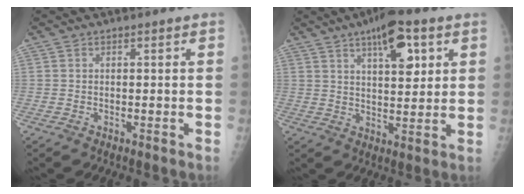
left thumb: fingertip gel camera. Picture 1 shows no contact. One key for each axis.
{"total": 10.3, "fx": 4.9, "fy": 3.9, "fz": 8.2, "tx": -0.106, "ty": -0.020, "tz": 0.074}